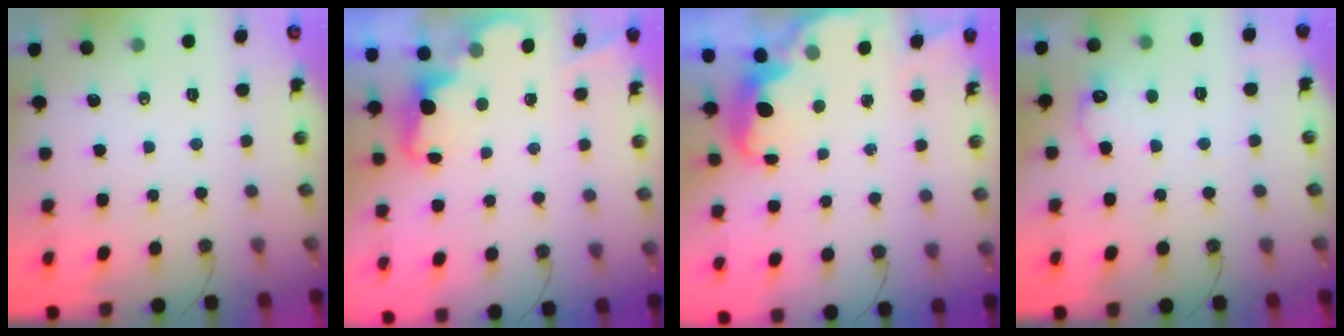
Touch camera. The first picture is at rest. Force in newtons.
{"total": 2.3, "press": 2.3, "slide": 0.5}
{"total": 2.7, "press": 2.7, "slide": 0.7}
{"total": 10.4, "press": 10.4, "slide": 0.6}